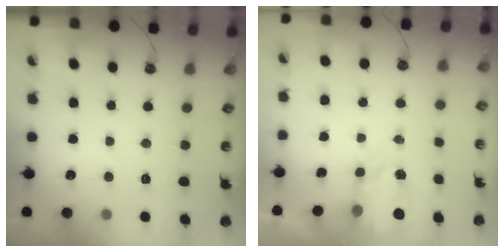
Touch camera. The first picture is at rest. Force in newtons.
{"total": 4.4, "press": 4.4, "slide": 0.3}